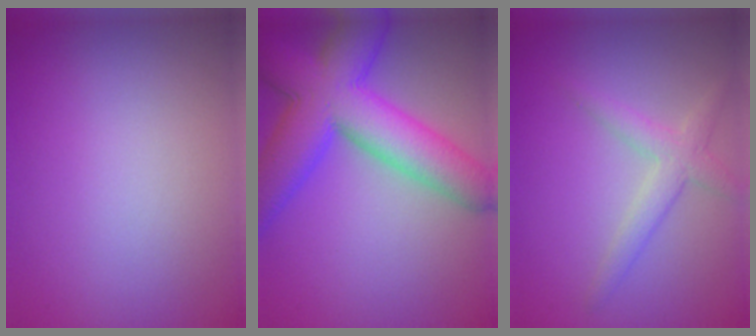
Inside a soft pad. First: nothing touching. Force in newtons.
{"total": 10.8, "press": 10.8, "slide": 0.4}
{"total": 2.6, "press": 2.6, "slide": 0.2}